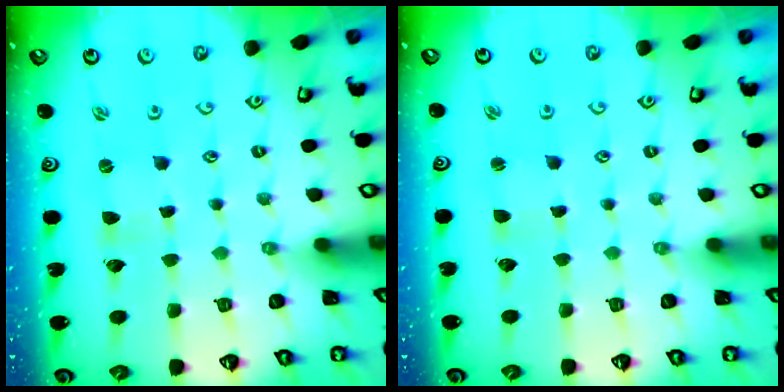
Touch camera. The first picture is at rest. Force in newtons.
{"total": 1.4, "press": 1.4, "slide": 0.0}